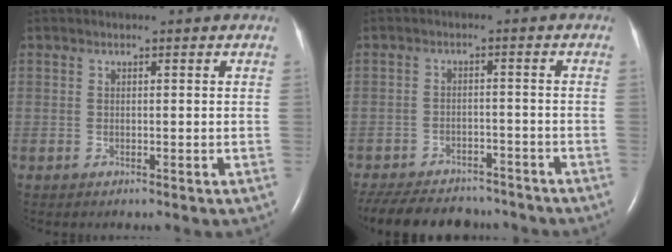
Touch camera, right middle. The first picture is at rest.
{"total": 16.0, "force": [-13.9, 5.6, 5.7], "torque": [-0.144, -0.010, -0.191]}